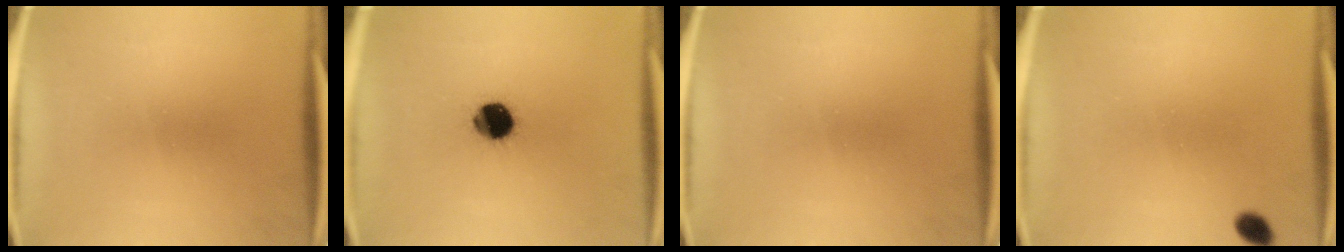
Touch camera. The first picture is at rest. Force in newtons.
{"total": 9.8}
{"total": 0.0}
{"total": 2.1}